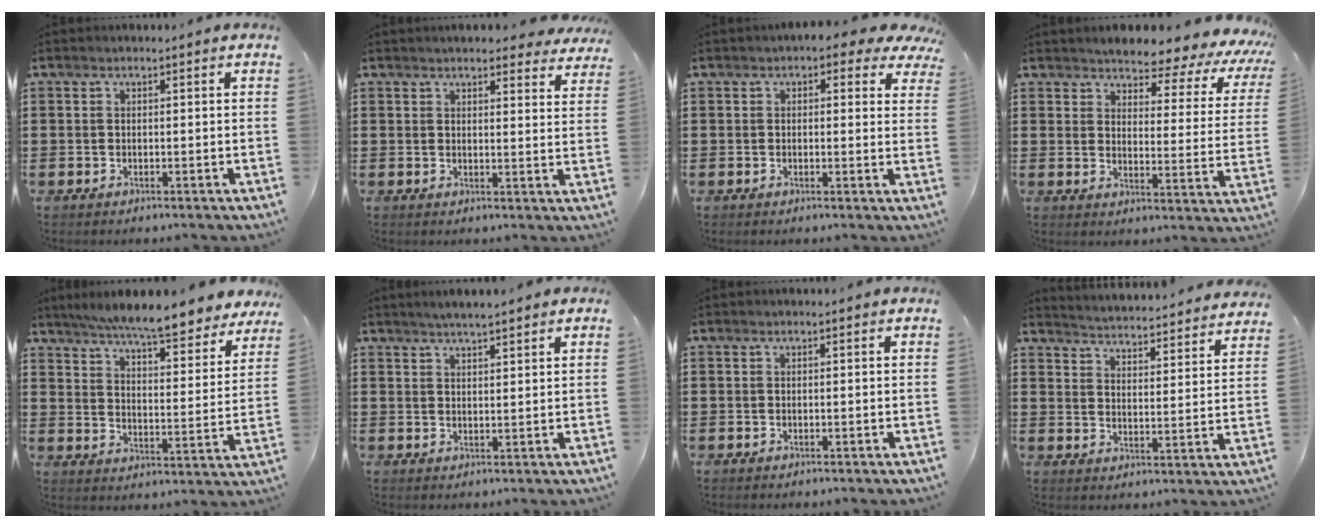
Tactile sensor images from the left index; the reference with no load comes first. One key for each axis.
{"total": 3.2, "fx": 2.7, "fy": 0.3, "fz": 1.6, "tx": -0.031, "ty": -0.005, "tz": 0.048}
{"total": 2.3, "fx": 1.2, "fy": 1.2, "fz": 1.5, "tx": -0.030, "ty": 0.004, "tz": 0.017}
{"total": 3.7, "fx": 3.5, "fy": 0.9, "fz": 0.9, "tx": -0.028, "ty": -0.036, "tz": 0.050}
{"total": 7.6, "fx": 7.0, "fy": -0.5, "fz": 2.9, "tx": -0.076, "ty": -0.047, "tz": 0.118}
{"total": 2.4, "fx": 2.2, "fy": -0.1, "fz": 0.8, "tx": -0.020, "ty": 0.001, "tz": 0.041}
{"total": 0.0}
{"total": 3.7, "fx": 3.6, "fy": -0.8, "fz": -0.1, "tx": -0.021, "ty": -0.039, "tz": 0.055}